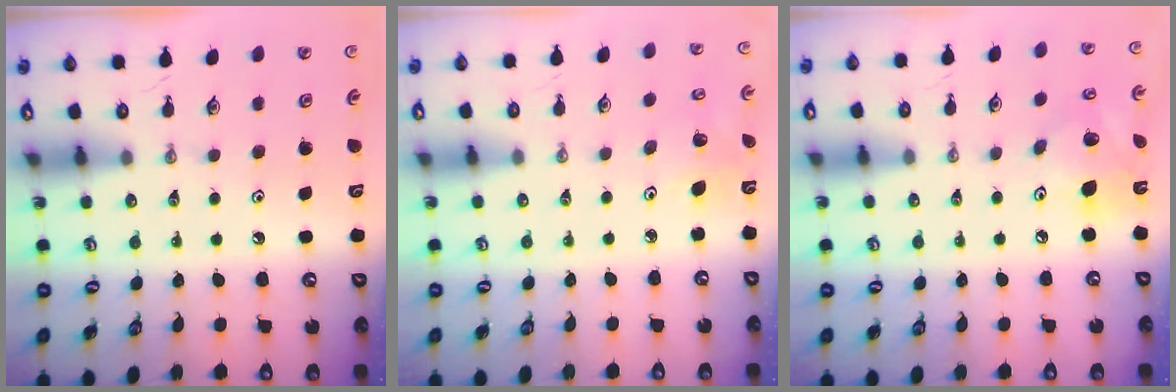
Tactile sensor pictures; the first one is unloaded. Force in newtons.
{"total": 3.5, "press": 3.2, "slide": 1.4}
{"total": 12.8, "press": 12.4, "slide": 2.8}